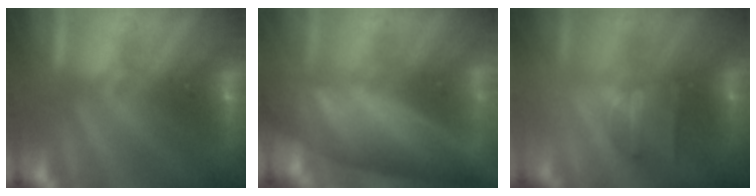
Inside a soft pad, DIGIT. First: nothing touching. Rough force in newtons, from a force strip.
{"total": 10.8}
{"total": 2.9}